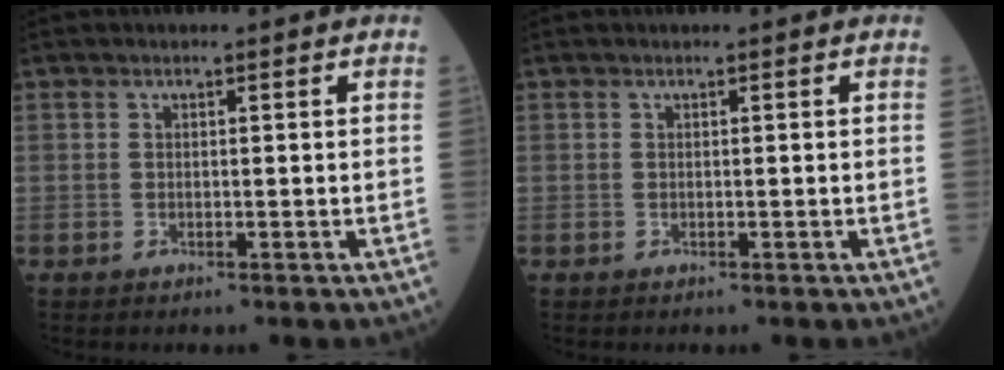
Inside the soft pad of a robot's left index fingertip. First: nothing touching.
{"total": 0.0}